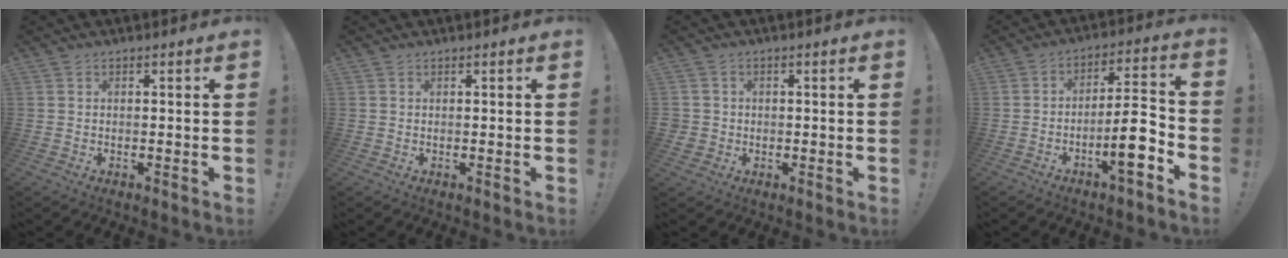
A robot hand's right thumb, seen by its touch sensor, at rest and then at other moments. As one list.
[{"total": 0.0}, {"total": 2.6, "force": [-0.3, 2.5, 0.6], "torque": [-0.005, 0.001, -0.004]}, {"total": 12.1, "force": [-5.3, 2.6, 10.5], "torque": [-0.154, 0.021, -0.091]}]